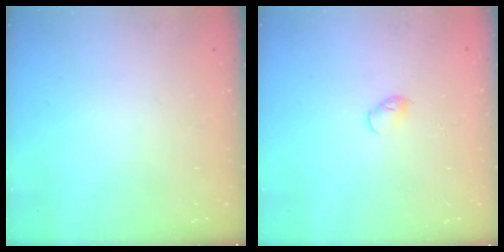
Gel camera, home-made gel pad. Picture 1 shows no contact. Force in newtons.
{"total": 2.9, "press": 2.9, "slide": 0.7}